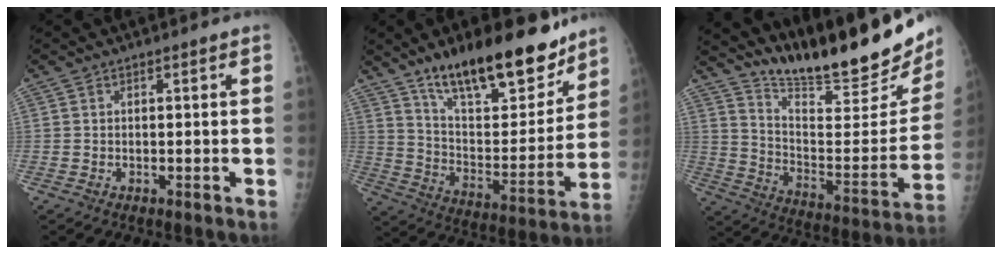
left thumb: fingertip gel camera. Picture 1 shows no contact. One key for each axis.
{"total": 23.7, "fx": 16.9, "fy": 8.4, "fz": 14.3, "tx": -0.179, "ty": -0.083, "tz": 0.276}
{"total": 26.7, "fx": 21.2, "fy": 5.6, "fz": 15.2, "tx": -0.198, "ty": -0.124, "tz": 0.318}